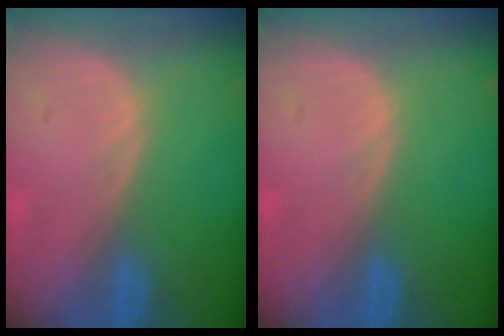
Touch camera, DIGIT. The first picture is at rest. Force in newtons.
{"total": 0.0}